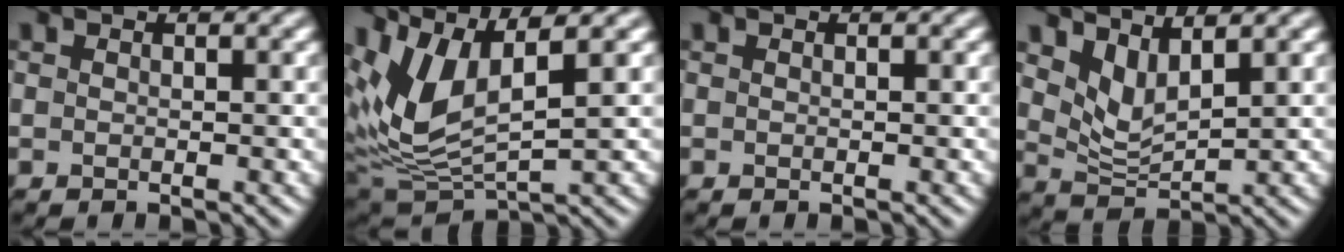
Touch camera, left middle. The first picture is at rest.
{"total": 7.3, "force": [3.3, 2.9, 5.9], "torque": [-0.135, 0.007, 0.068]}
{"total": 0.0}
{"total": 2.7, "force": [2.0, 0.9, 1.6], "torque": [-0.043, -0.007, 0.048]}